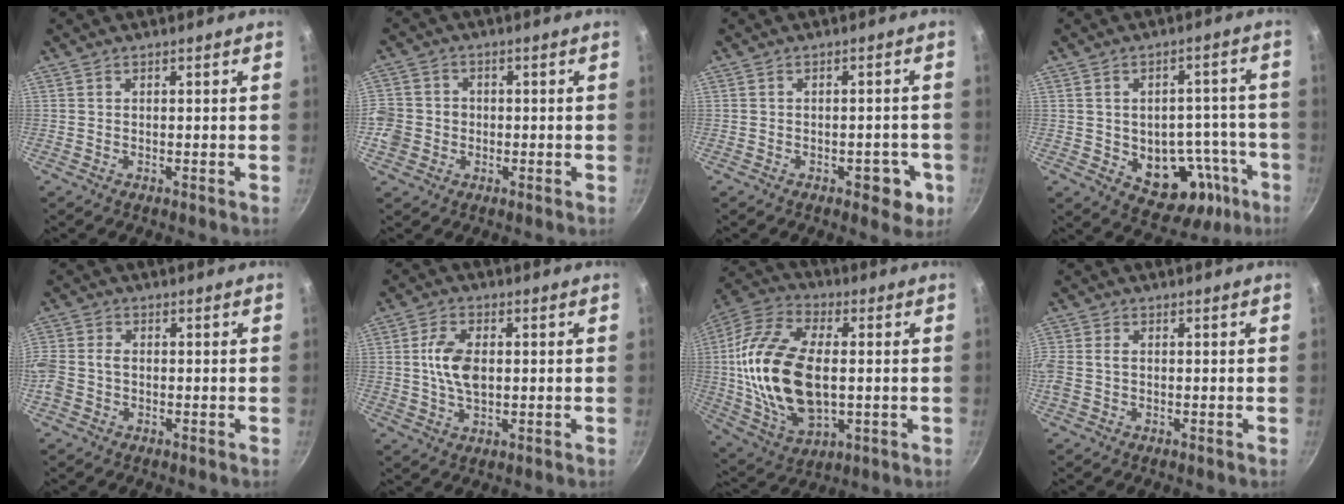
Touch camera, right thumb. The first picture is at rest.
{"total": 7.0, "force": [-1.3, 6.4, 2.5], "torque": [-0.037, 0.017, -0.025]}
{"total": 5.0, "force": [-2.2, 2.6, 3.7], "torque": [-0.023, 0.014, -0.025]}
{"total": 13.9, "force": [-5.2, 9.1, 9.1], "torque": [-0.082, 0.043, -0.056]}
{"total": 6.1, "force": [-0.8, 4.5, 4.0], "torque": [-0.099, 0.016, -0.019]}
{"total": 7.8, "force": [0.6, 4.5, 6.4], "torque": [-0.123, 0.001, 0.011]}
{"total": 23.9, "force": [0.2, 13.1, 20.0], "torque": [-0.408, 0.002, 0.011]}
{"total": 3.9, "force": [-0.2, 2.8, 2.7], "torque": [-0.075, 0.008, -0.004]}